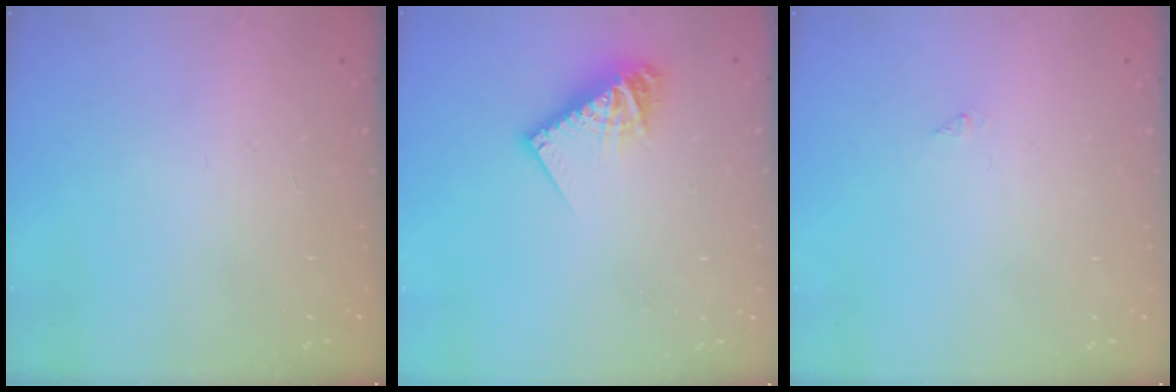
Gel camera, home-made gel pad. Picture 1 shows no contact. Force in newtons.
{"total": 10.0, "press": 9.9, "slide": 0.8}
{"total": 0.0}